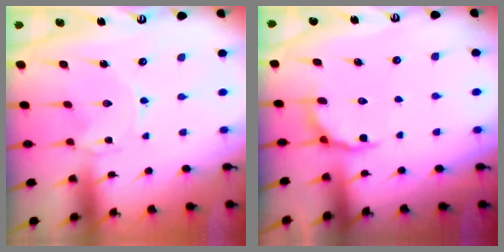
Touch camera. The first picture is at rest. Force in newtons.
{"total": 4.7, "press": 4.1, "slide": 2.2}